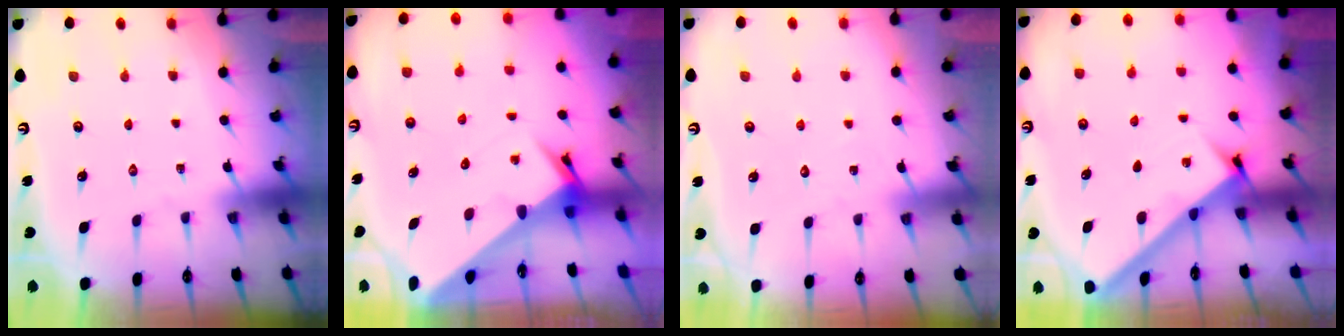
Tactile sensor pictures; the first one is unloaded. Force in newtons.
{"total": 4.0, "press": 4.0, "slide": 0.2}
{"total": 4.3, "press": 4.3, "slide": 0.4}
{"total": 2.6, "press": 2.6, "slide": 0.3}